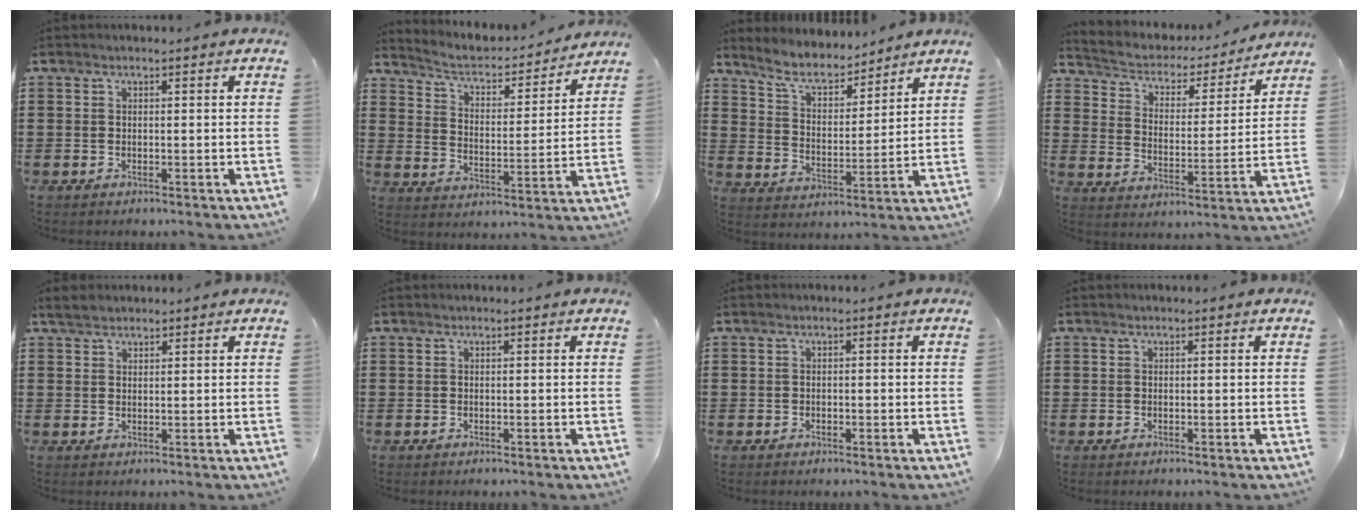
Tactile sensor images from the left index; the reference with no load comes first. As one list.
[{"total": 3.6, "force": [3.3, 0.9, 1.3], "torque": [-0.046, -0.029, 0.046]}, {"total": 6.5, "force": [5.8, 1.5, 2.6], "torque": [-0.075, -0.032, 0.101]}, {"total": 2.8, "force": [2.5, 1.2, 0.3], "torque": [-0.027, -0.025, 0.033]}, {"total": 1.9, "force": [1.7, 0.7, 0.5], "torque": [-0.016, 0.005, 0.034]}, {"total": 0.0}, {"total": 0.5, "force": [-0.4, 0.2, 0.3], "torque": [-0.008, -0.002, -0.007]}, {"total": 0.0}]